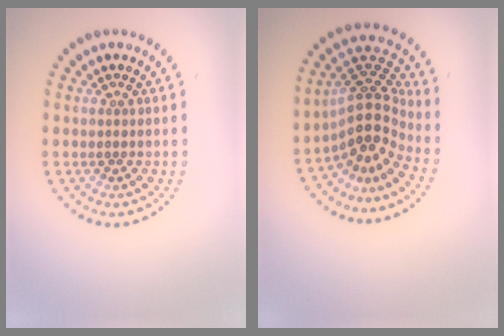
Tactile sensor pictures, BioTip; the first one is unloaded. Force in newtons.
{"total": 4.7, "press": 3.7, "slide": 2.9}